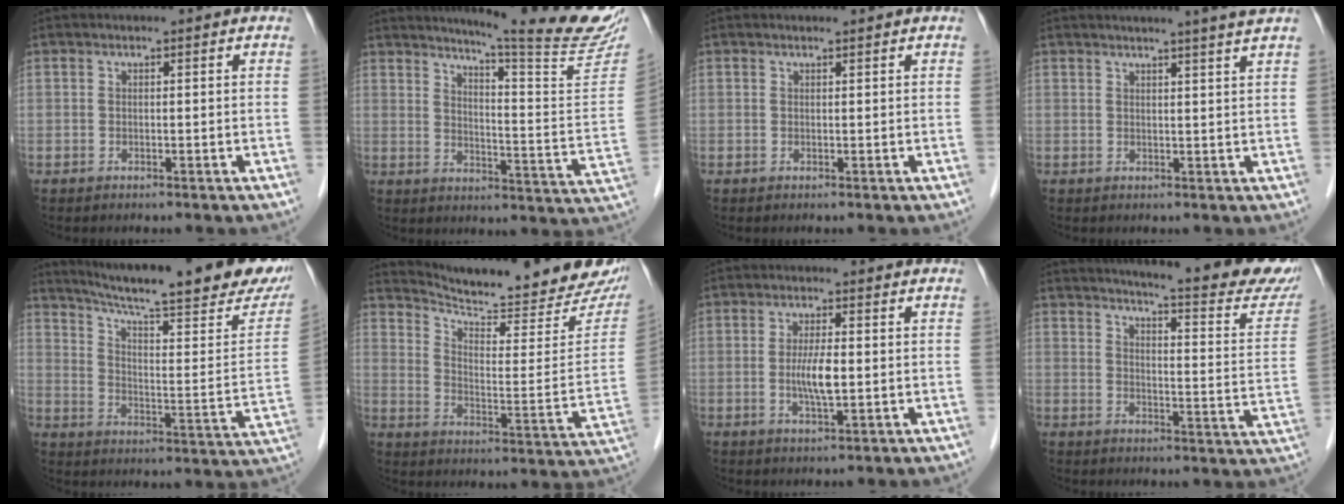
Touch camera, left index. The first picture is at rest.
{"total": 21.4, "force": [19.3, -0.8, 9.2], "torque": [-0.131, -0.115, 0.232]}
{"total": 0.5, "force": [0.5, 0.0, 0.1], "torque": [-0.007, 0.003, 0.010]}
{"total": 5.4, "force": [4.7, -1.2, 2.4], "torque": [-0.034, 0.001, 0.048]}
{"total": 28.7, "force": [23.8, 2.6, 15.9], "torque": [-0.247, -0.056, 0.312]}
{"total": 23.1, "force": [21.2, 2.0, 8.9], "torque": [-0.137, -0.076, 0.278]}
{"total": 4.3, "force": [-0.3, 0.7, 4.2], "torque": [-0.086, -0.005, -0.005]}
{"total": 22.7, "force": [20.6, 0.6, 9.6], "torque": [-0.132, -0.105, 0.238]}